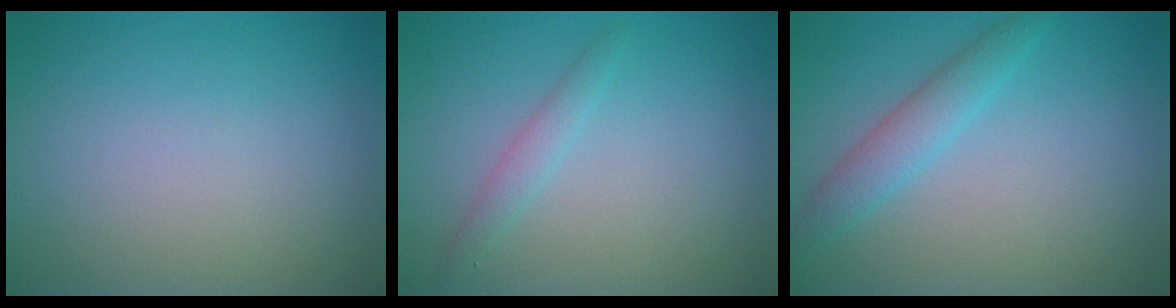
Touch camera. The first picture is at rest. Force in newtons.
{"total": 1.4, "press": 1.4, "slide": 0.0}
{"total": 2.6, "press": 2.6, "slide": 0.0}